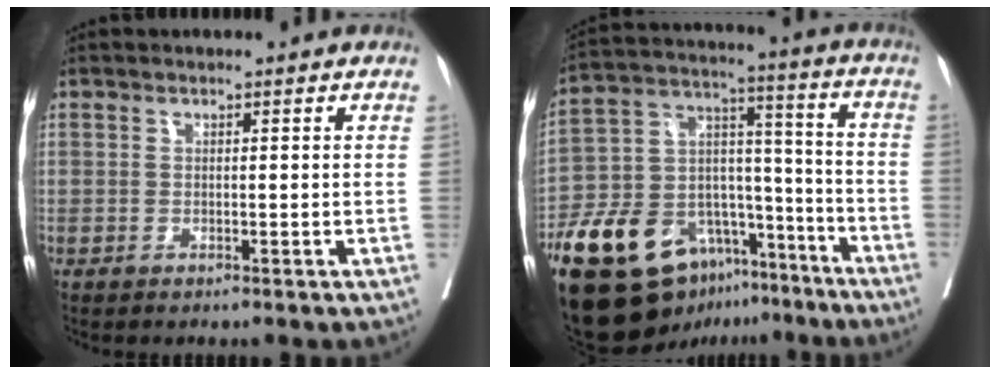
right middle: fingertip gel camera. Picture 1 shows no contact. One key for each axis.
{"total": 22.4, "fx": -14.9, "fy": 11.6, "fz": 12.0, "tx": -0.228, "ty": 0.046, "tz": -0.247}